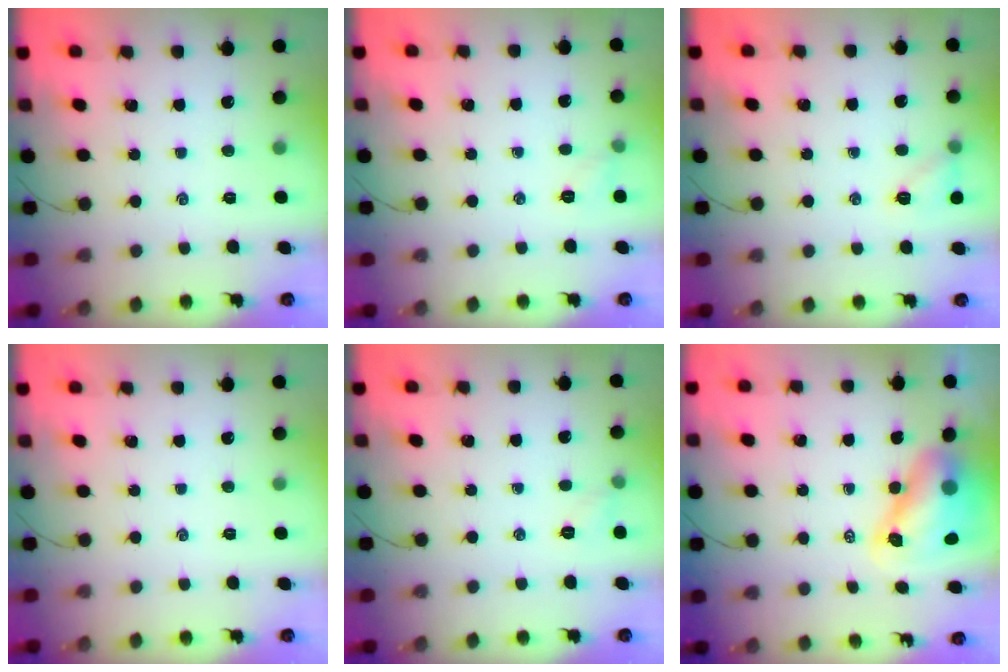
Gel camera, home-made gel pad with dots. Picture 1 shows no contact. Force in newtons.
{"total": 4.7, "press": 4.5, "slide": 1.4}
{"total": 7.4, "press": 7.2, "slide": 1.6}
{"total": 0.0}
{"total": 4.7, "press": 4.5, "slide": 1.4}
{"total": 9.1, "press": 8.7, "slide": 2.7}